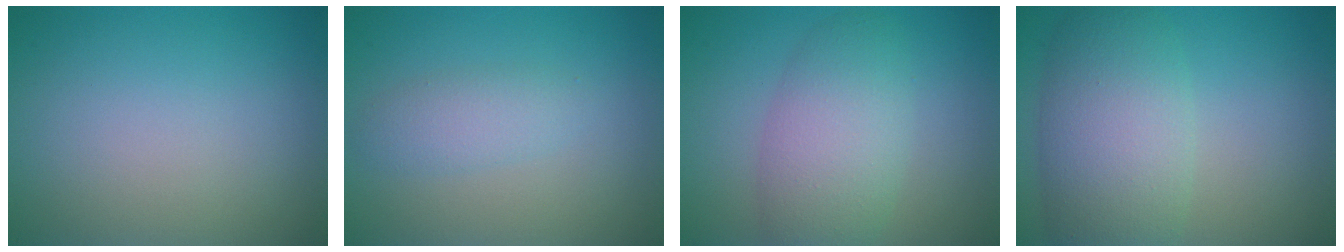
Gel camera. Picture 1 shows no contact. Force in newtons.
{"total": 2.1, "press": 2.1, "slide": 0.1}
{"total": 5.3, "press": 5.3, "slide": 0.2}
{"total": 6.9, "press": 6.9, "slide": 0.2}